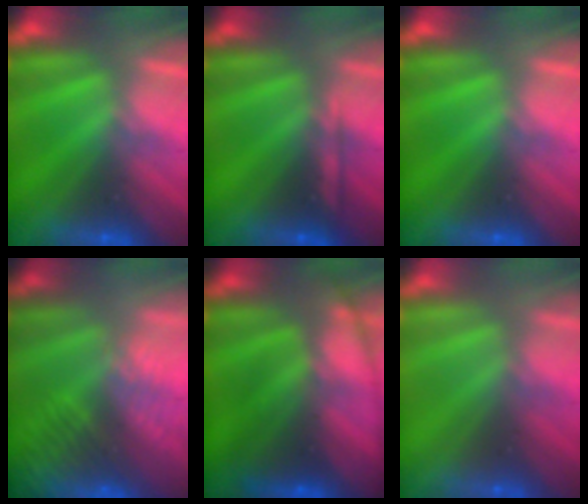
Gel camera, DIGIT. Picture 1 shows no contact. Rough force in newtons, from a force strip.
{"total": 2.2}
{"total": 0.0}
{"total": 8.3}
{"total": 6.9}
{"total": 3.3}